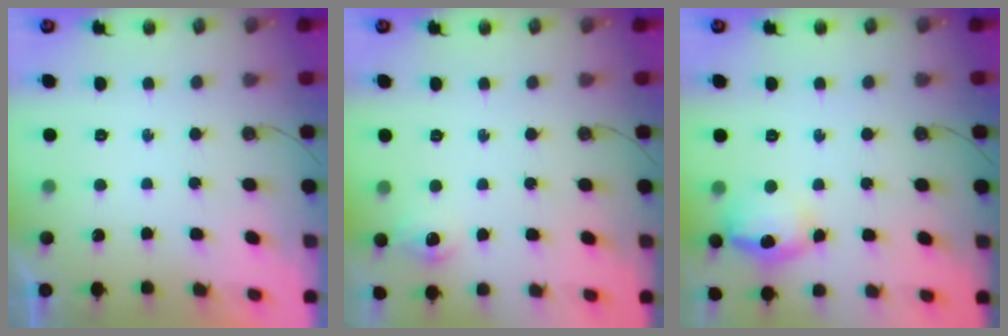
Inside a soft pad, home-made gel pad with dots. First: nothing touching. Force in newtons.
{"total": 7.1, "press": 7.1, "slide": 0.5}
{"total": 12.9, "press": 12.8, "slide": 1.4}